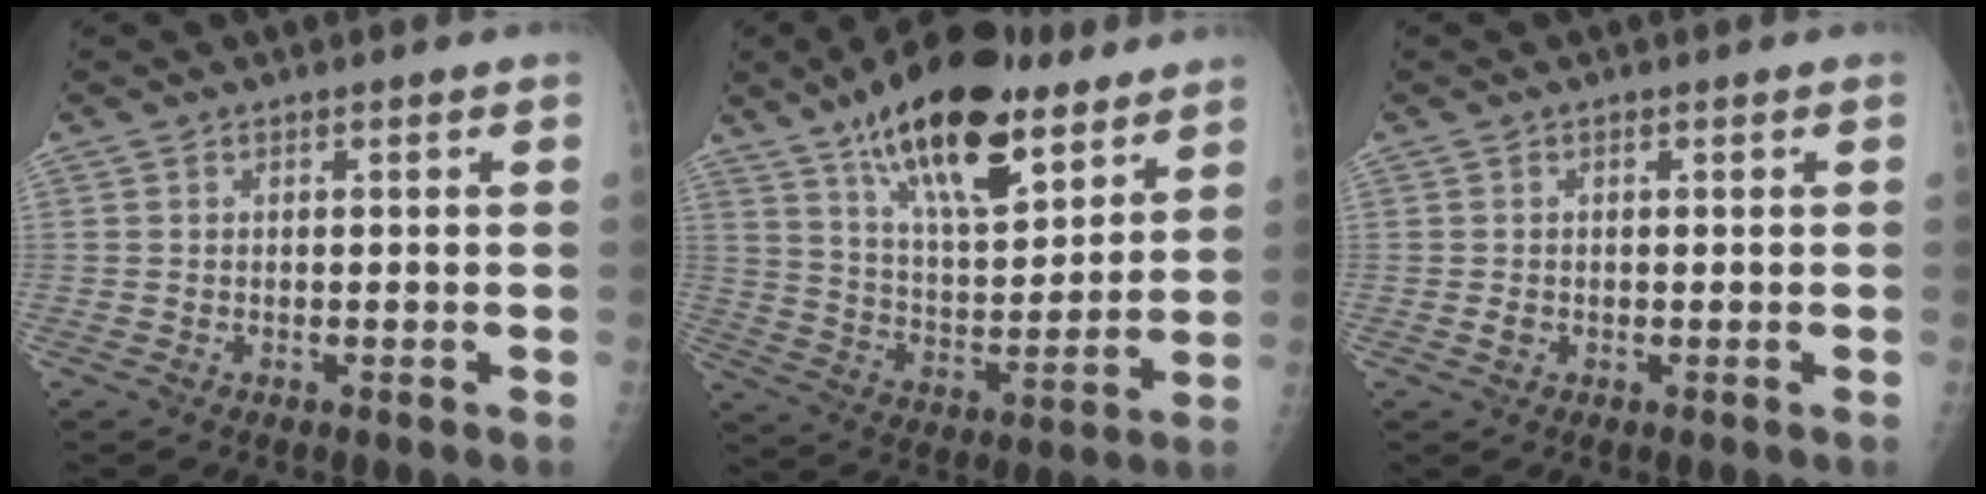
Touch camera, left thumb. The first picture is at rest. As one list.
[{"total": 21.5, "force": [14.0, 8.1, 14.2], "torque": [-0.204, -0.062, 0.236]}, {"total": 1.1, "force": [-0.2, 1.0, 0.6], "torque": [-0.006, 0.001, -0.001]}]